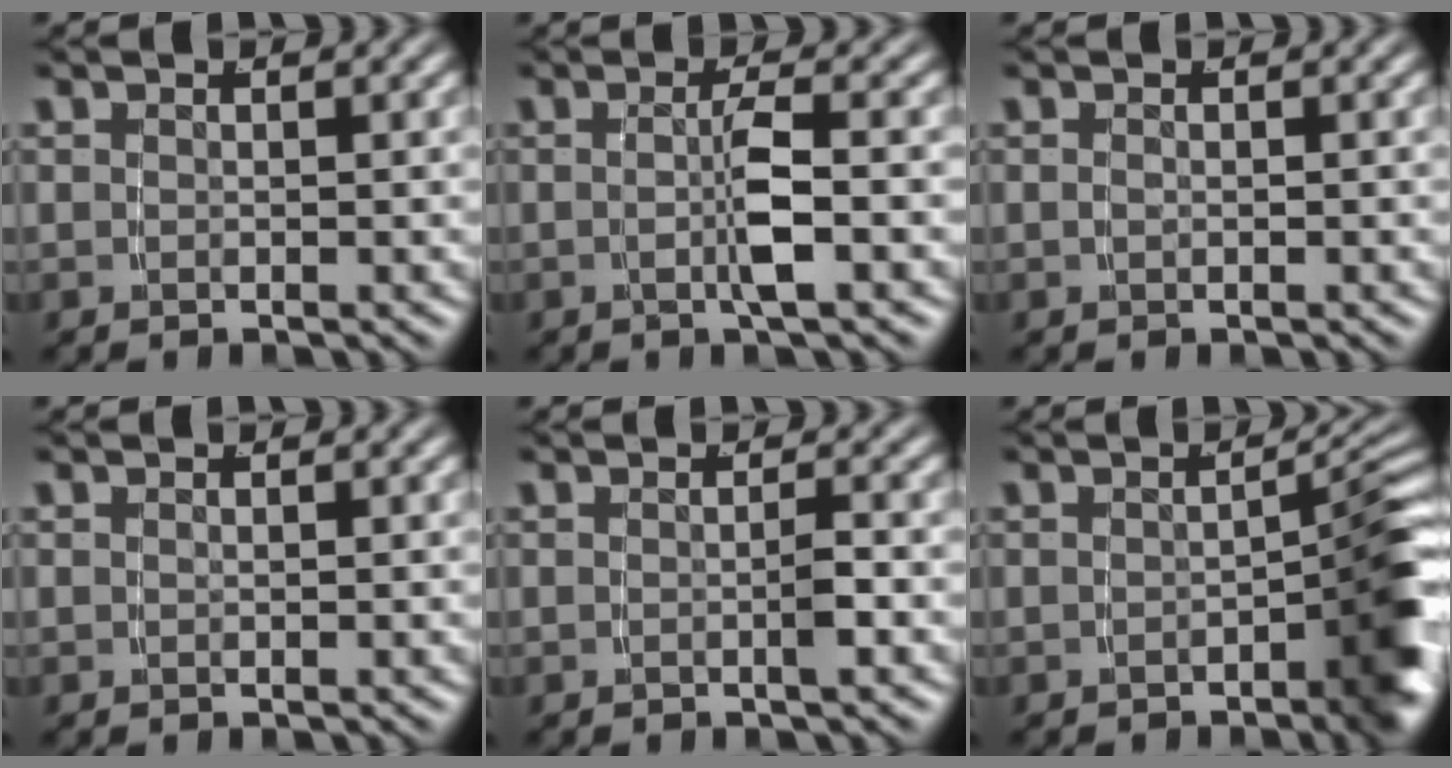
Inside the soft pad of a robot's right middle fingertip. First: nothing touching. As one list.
[{"total": 2.6, "force": [-0.8, -0.8, 2.4], "torque": [-0.033, -0.001, -0.012]}, {"total": 0.5, "force": [-0.3, -0.4, 0.1], "torque": [-0.002, -0.004, -0.001]}, {"total": 0.0}, {"total": 1.0, "force": [-0.5, -0.2, 0.9], "torque": [-0.005, 0.003, -0.011]}, {"total": 5.0, "force": [-2.0, 1.2, 4.4], "torque": [-0.045, 0.002, -0.033]}]